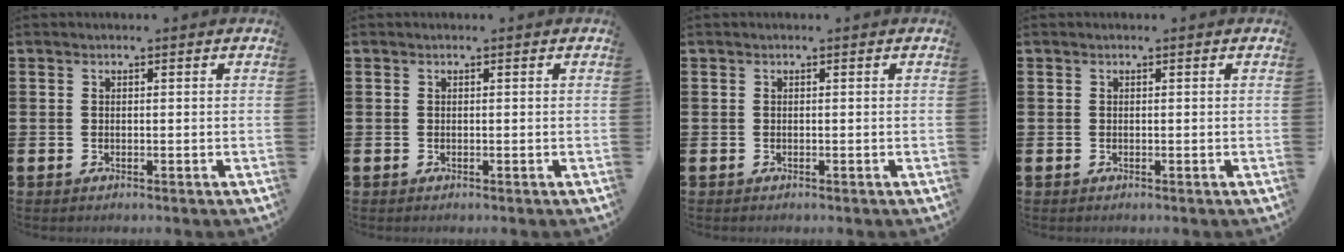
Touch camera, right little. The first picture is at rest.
{"total": 0.0}
{"total": 0.0}
{"total": 0.0}